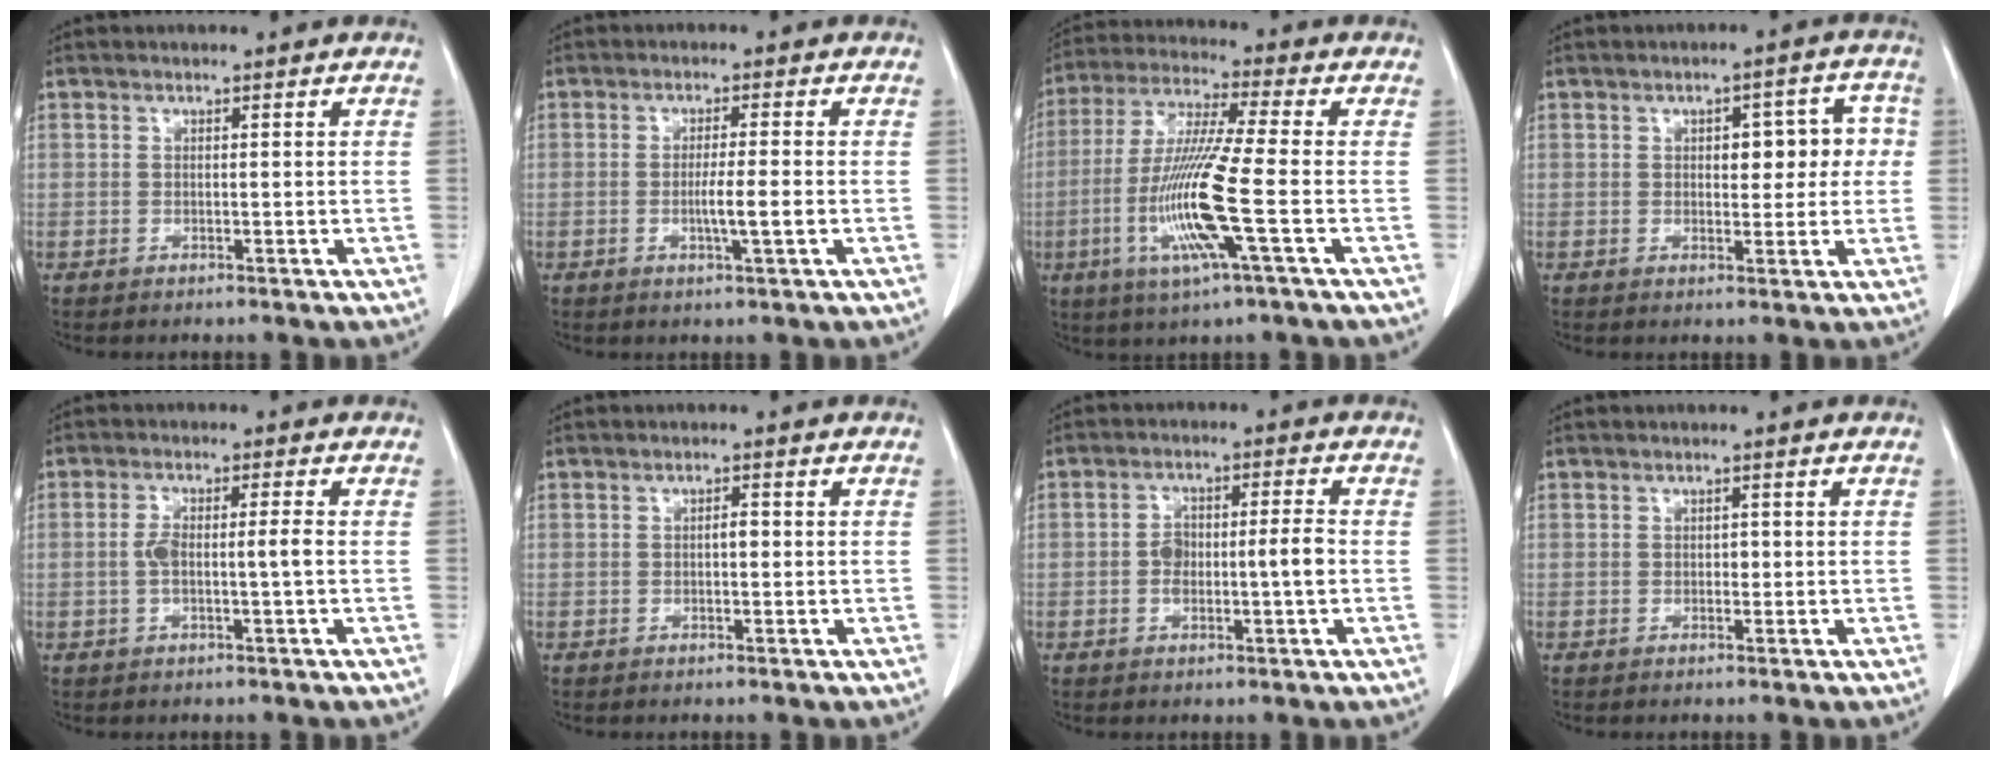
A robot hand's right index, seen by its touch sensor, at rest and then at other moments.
{"total": 3.7, "force": [-0.8, -0.3, 3.6], "torque": [-0.065, -0.004, -0.013]}
{"total": 13.3, "force": [-3.4, -0.5, 12.8], "torque": [-0.268, -0.015, -0.073]}
{"total": 6.5, "force": [1.0, 3.1, 5.6], "torque": [-0.059, 0.027, 0.014]}
{"total": 3.9, "force": [-0.4, 0.5, 3.8], "torque": [-0.078, 0.013, -0.001]}
{"total": 1.2, "force": [-0.1, 0.4, 1.1], "torque": [-0.016, 0.003, -0.002]}
{"total": 5.6, "force": [-0.7, 1.5, 5.4], "torque": [-0.103, 0.015, -0.007]}
{"total": 0.7, "force": [-0.1, 0.5, 0.5], "torque": [-0.003, 0.002, -0.002]}